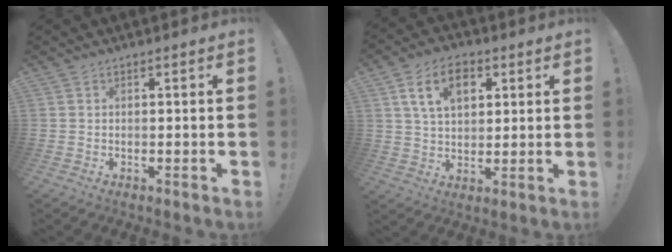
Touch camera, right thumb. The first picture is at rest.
{"total": 12.0, "force": [4.7, 7.5, 8.0], "torque": [-0.132, 0.010, 0.088]}